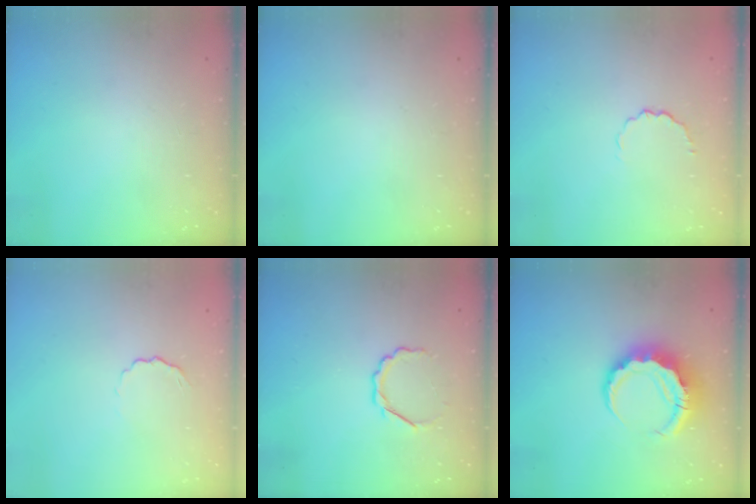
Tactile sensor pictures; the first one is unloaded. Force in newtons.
{"total": 0.0}
{"total": 3.7, "press": 3.5, "slide": 1.2}
{"total": 3.4, "press": 3.3, "slide": 0.8}
{"total": 4.5, "press": 4.3, "slide": 1.4}
{"total": 8.6, "press": 8.5, "slide": 1.5}